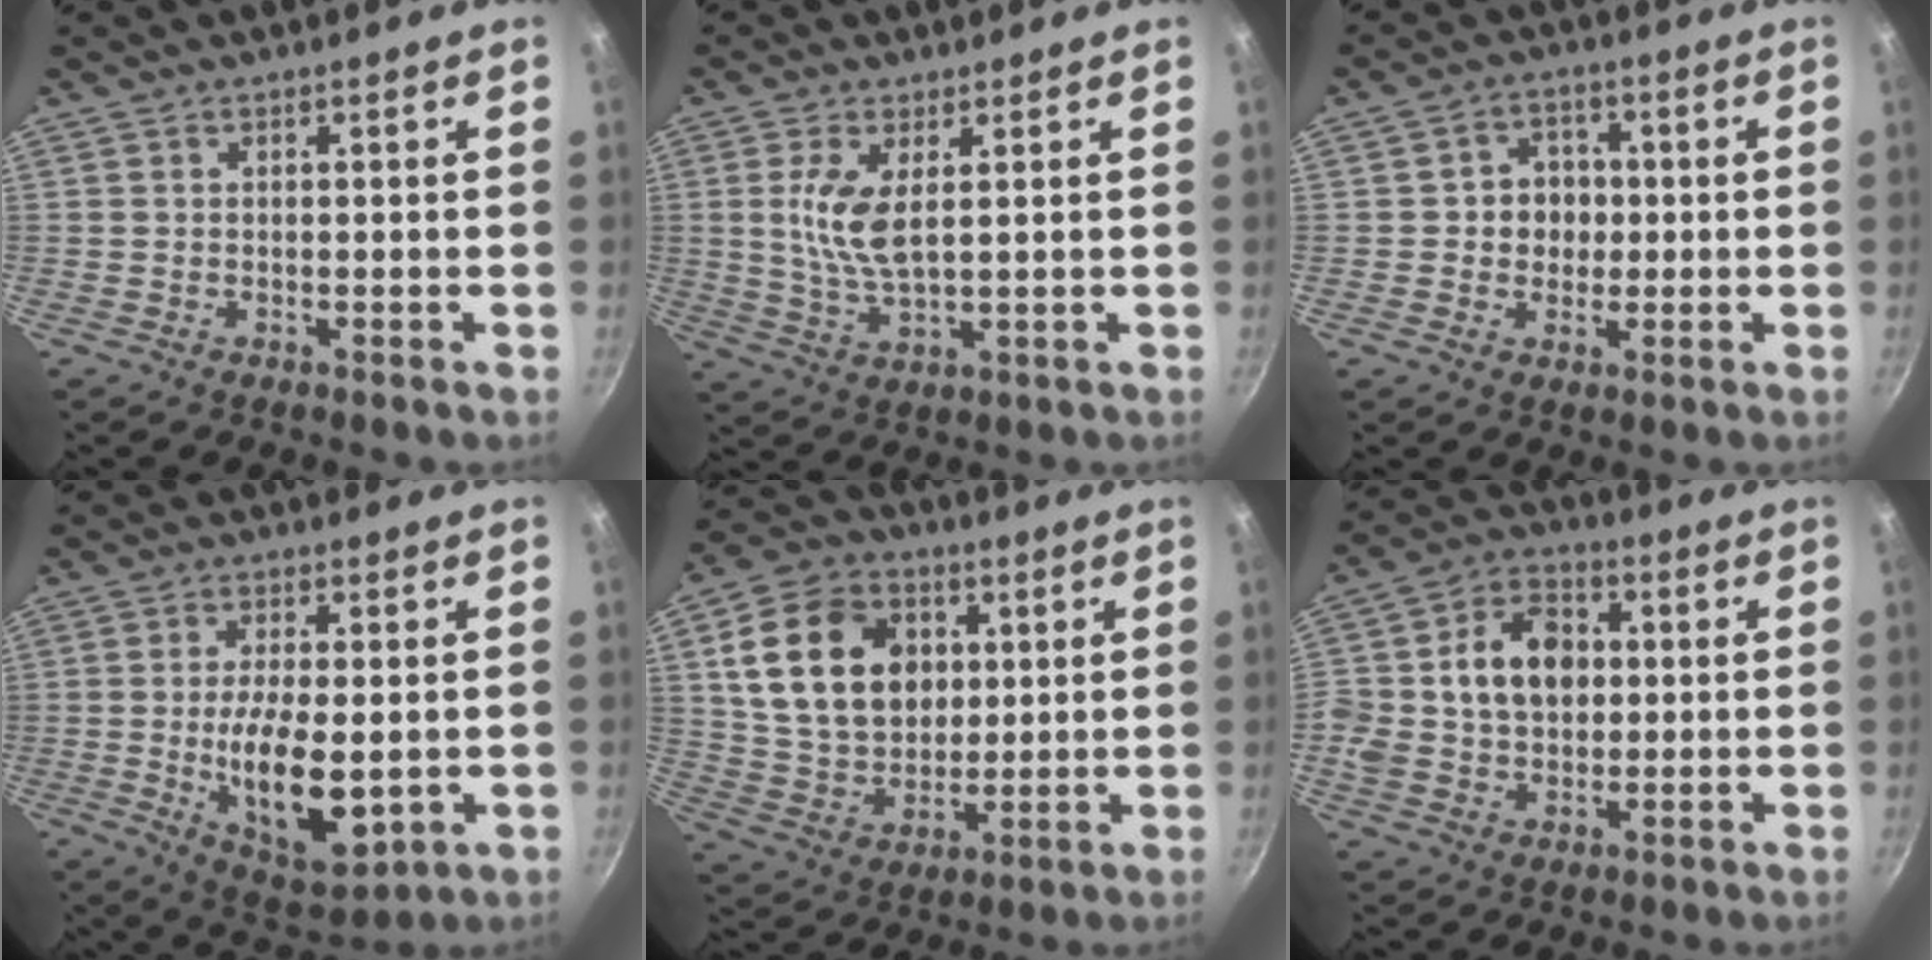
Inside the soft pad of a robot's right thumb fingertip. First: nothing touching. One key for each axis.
{"total": 7.4, "fx": 1.8, "fy": 3.1, "fz": 6.5, "tx": -0.131, "ty": -0.012, "tz": 0.040}
{"total": 6.2, "fx": 0.0, "fy": 5.6, "fz": 2.9, "tx": -0.010, "ty": 0.006, "tz": -0.007}
{"total": 14.1, "fx": -1.7, "fy": 6.2, "fz": 12.6, "tx": -0.205, "ty": -0.007, "tz": -0.015}
{"total": 19.1, "fx": 4.4, "fy": 14.4, "fz": 11.7, "tx": -0.184, "ty": -0.002, "tz": 0.082}
{"total": 15.1, "fx": 1.6, "fy": 11.5, "fz": 9.6, "tx": -0.152, "ty": 0.022, "tz": 0.016}